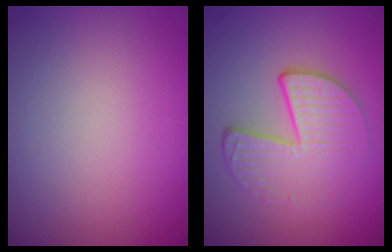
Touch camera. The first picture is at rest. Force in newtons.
{"total": 4.6, "press": 3.0, "slide": 3.5}